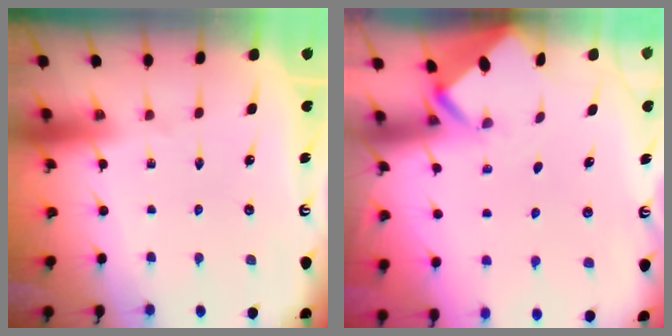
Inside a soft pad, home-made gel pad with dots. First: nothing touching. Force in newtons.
{"total": 2.0, "press": 2.0, "slide": 0.2}